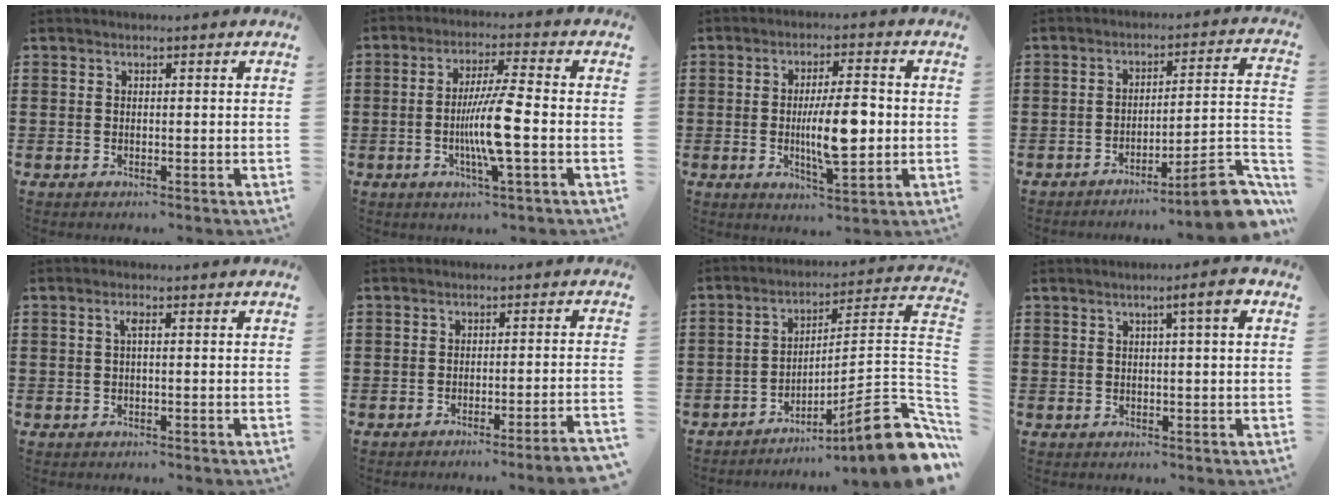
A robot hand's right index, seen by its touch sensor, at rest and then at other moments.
{"total": 8.7, "force": [-1.9, 0.2, 8.5], "torque": [-0.162, -0.016, -0.042]}
{"total": 9.2, "force": [-0.7, 2.6, 8.8], "torque": [-0.151, -0.008, -0.017]}
{"total": 9.2, "force": [-6.6, 0.9, 6.3], "torque": [-0.089, 0.014, -0.123]}
{"total": 1.5, "force": [0.1, 0.2, 1.4], "torque": [-0.029, 0.003, 0.001]}
{"total": 2.8, "force": [-2.4, -0.7, 1.3], "torque": [-0.021, -0.007, -0.049]}
{"total": 12.9, "force": [-6.4, 1.1, 11.2], "torque": [-0.154, -0.002, -0.111]}
{"total": 3.9, "force": [1.4, 0.1, 3.6], "torque": [-0.055, -0.006, 0.016]}